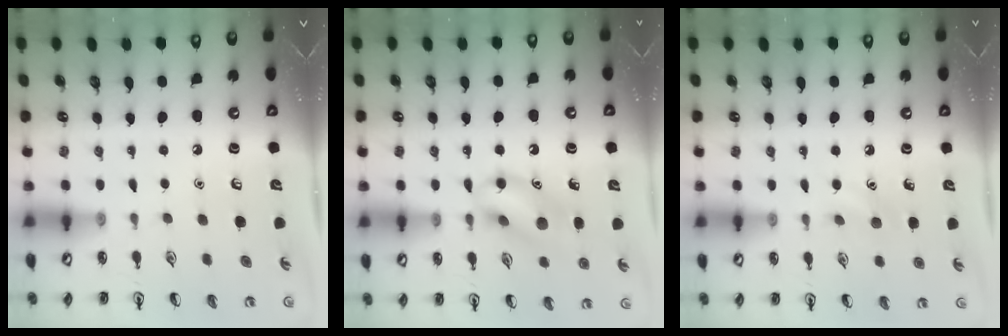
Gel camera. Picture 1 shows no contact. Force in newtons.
{"total": 12.1, "press": 12.1, "slide": 0.8}
{"total": 5.7, "press": 5.5, "slide": 1.5}